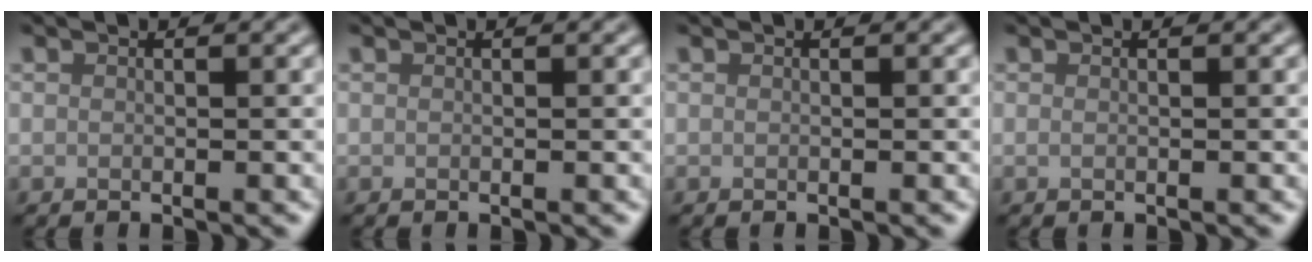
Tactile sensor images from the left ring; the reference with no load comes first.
{"total": 0.0}
{"total": 0.0}
{"total": 0.0}